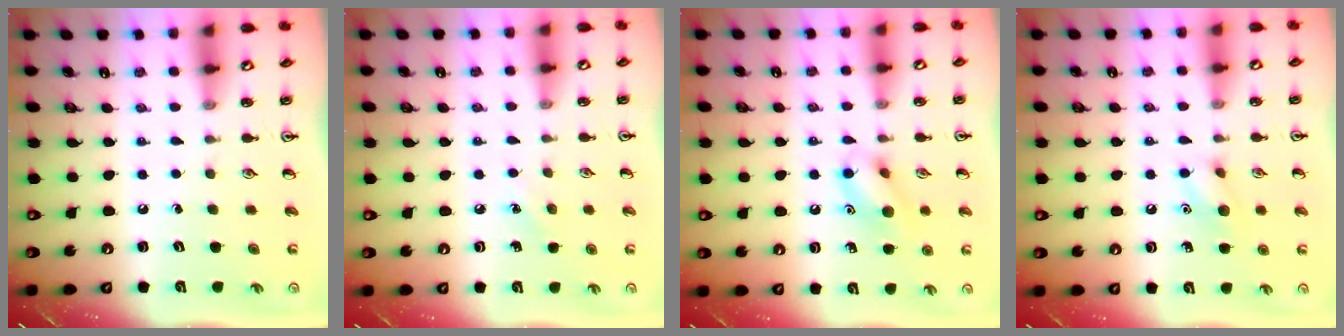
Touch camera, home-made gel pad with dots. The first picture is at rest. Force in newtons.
{"total": 4.0, "press": 3.8, "slide": 1.2}
{"total": 10.2, "press": 10.1, "slide": 0.9}
{"total": 7.8, "press": 7.7, "slide": 1.4}